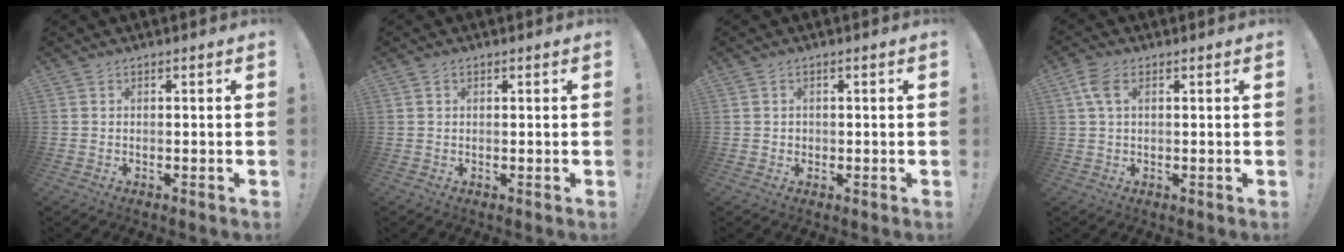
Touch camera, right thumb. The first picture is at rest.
{"total": 0.6, "force": [0.2, 0.5, 0.2], "torque": [-0.008, 0.005, 0.005]}
{"total": 1.3, "force": [0.0, 1.2, 0.4], "torque": [-0.012, 0.004, 0.000]}
{"total": 5.1, "force": [1.6, 2.8, 4.0], "torque": [-0.095, 0.002, 0.028]}